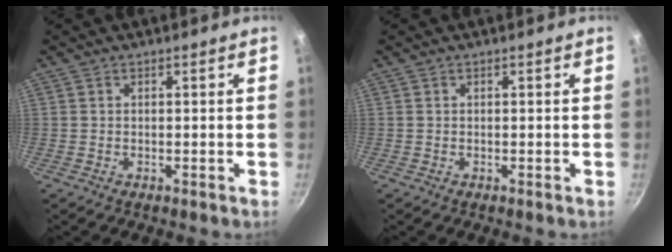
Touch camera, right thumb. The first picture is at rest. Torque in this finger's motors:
{"motor_torque": [-0.25, -0.17, 0.01, 0.00, 0.03]}